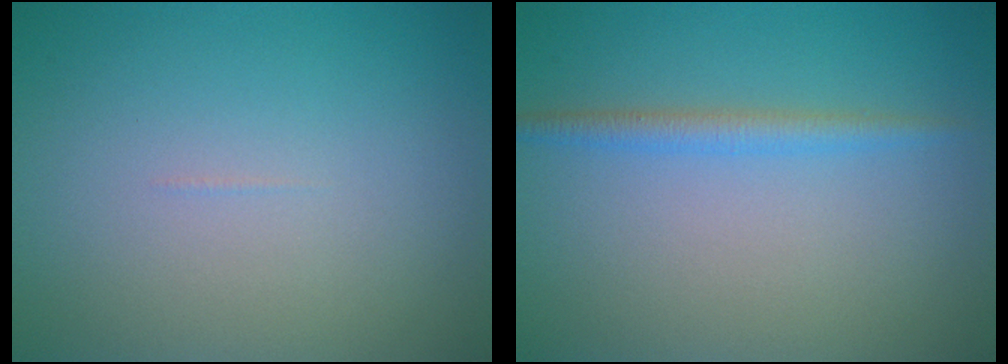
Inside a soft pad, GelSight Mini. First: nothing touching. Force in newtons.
{"total": 1.9, "press": 1.9, "slide": 0.0}